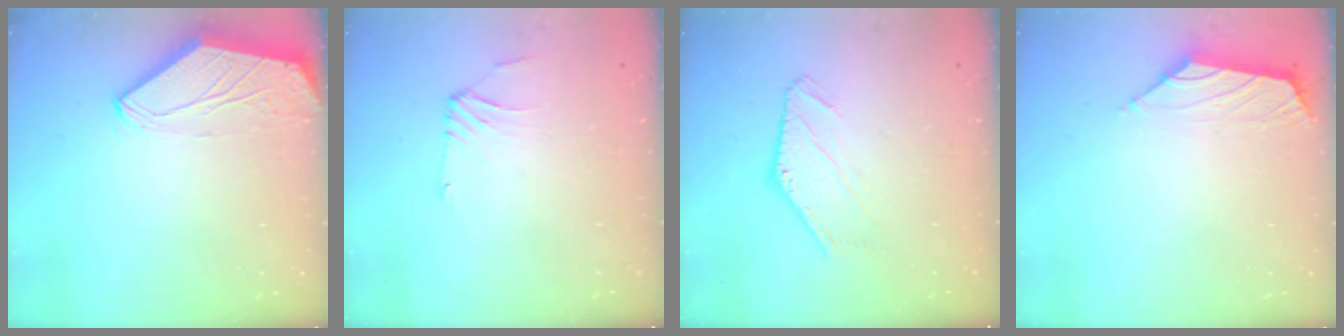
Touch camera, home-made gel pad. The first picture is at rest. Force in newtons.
{"total": 1.0, "press": 0.8, "slide": 0.5}
{"total": 0.0}
{"total": 1.5, "press": 1.4, "slide": 0.5}